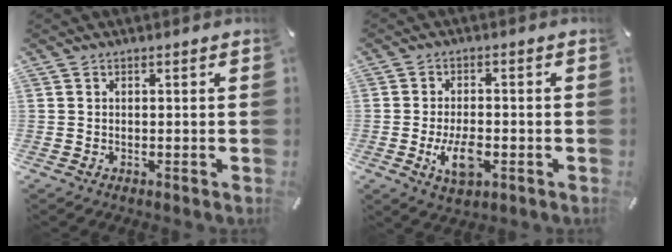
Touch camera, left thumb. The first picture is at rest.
{"total": 7.4, "force": [-2.3, 3.8, 5.9], "torque": [-0.127, 0.003, -0.040]}